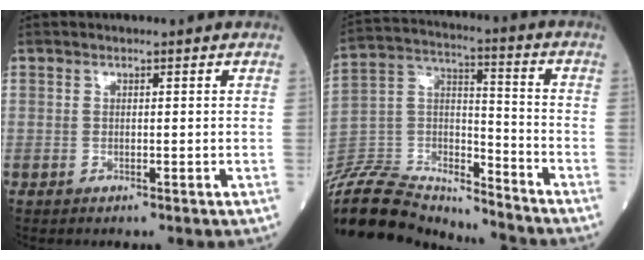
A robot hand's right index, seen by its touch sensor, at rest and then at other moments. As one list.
[{"total": 22.5, "force": [-21.2, 5.6, 5.1], "torque": [-0.140, 0.024, -0.353]}]